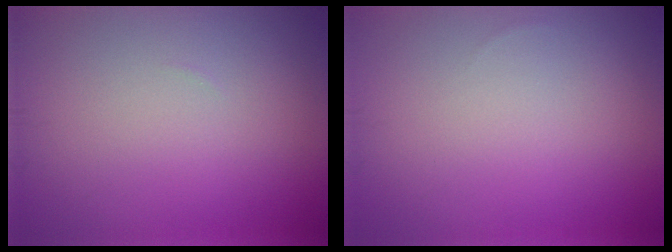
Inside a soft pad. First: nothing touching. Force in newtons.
{"total": 0.0}